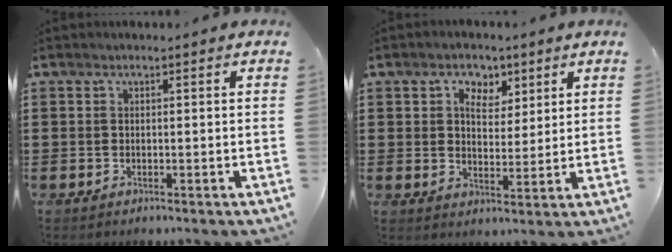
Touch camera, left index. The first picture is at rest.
{"total": 4.7, "force": [2.7, 3.3, 2.0], "torque": [-0.031, 0.006, 0.042]}